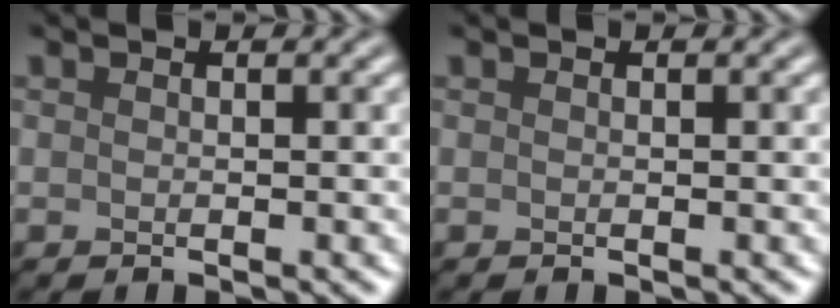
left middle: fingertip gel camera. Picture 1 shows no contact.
{"total": 0.0}